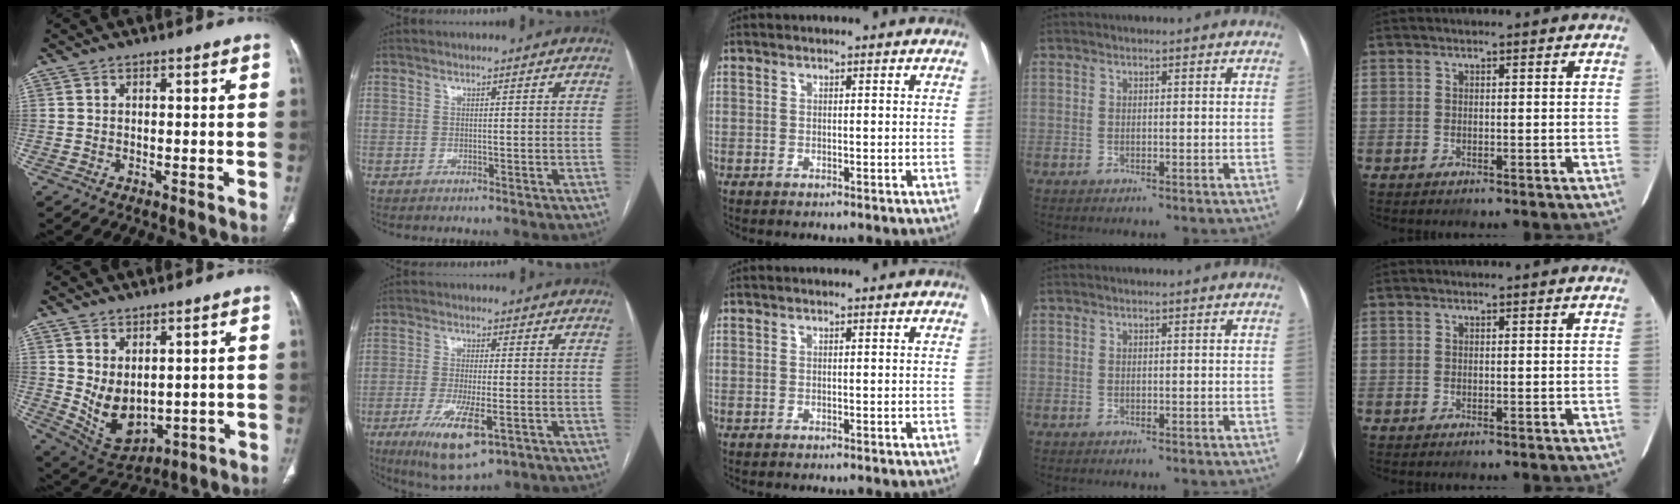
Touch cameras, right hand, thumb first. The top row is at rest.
{"thumb": {"total": 8.8, "force": [1.2, 5.7, 6.7], "torque": [-0.098, -0.017, 0.056]}, "index": {"total": 10.3, "force": [-4.5, 2.7, 8.9], "torque": [-0.163, -0.024, -0.069]}}